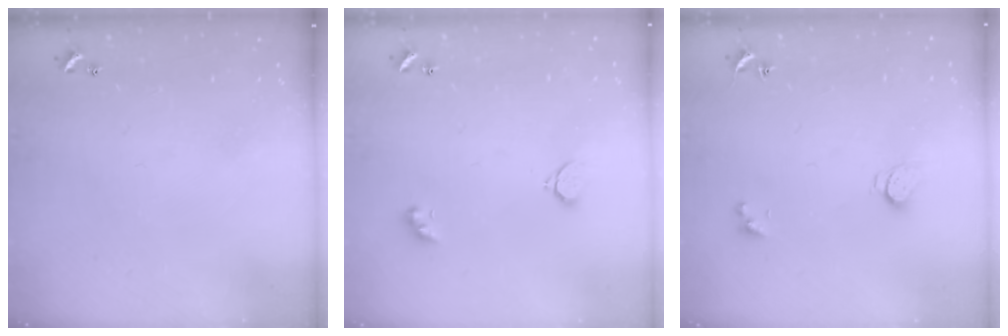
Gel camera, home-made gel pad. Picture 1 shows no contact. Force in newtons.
{"total": 2.6, "press": 2.5, "slide": 0.5}
{"total": 2.9, "press": 2.9, "slide": 0.5}